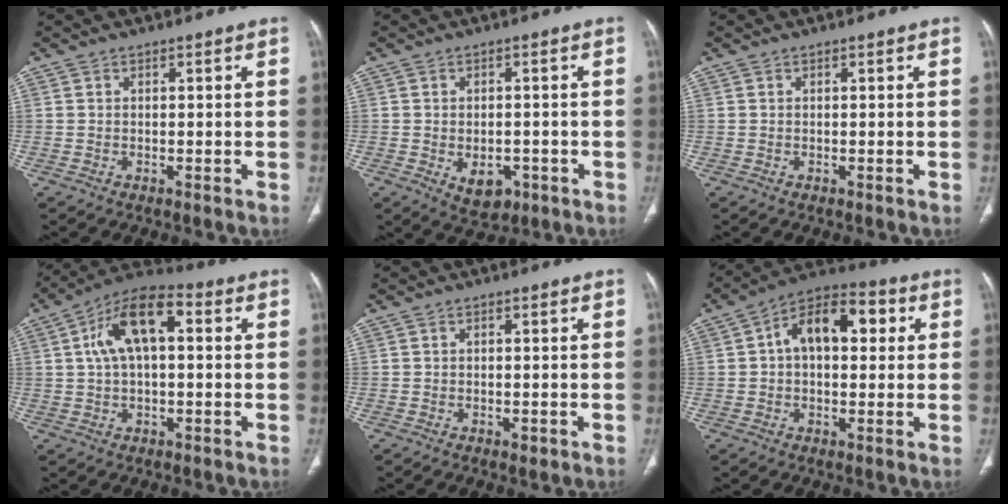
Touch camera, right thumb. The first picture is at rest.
{"total": 5.8, "force": [-1.9, 3.9, 3.9], "torque": [-0.041, 0.007, -0.013]}
{"total": 0.0}
{"total": 12.5, "force": [2.6, 6.2, 10.6], "torque": [-0.187, 0.031, 0.035]}
{"total": 1.2, "force": [-0.5, 0.7, 0.8], "torque": [-0.008, -0.001, -0.004]}
{"total": 13.1, "force": [2.7, 7.8, 10.1], "torque": [-0.132, 0.034, 0.033]}